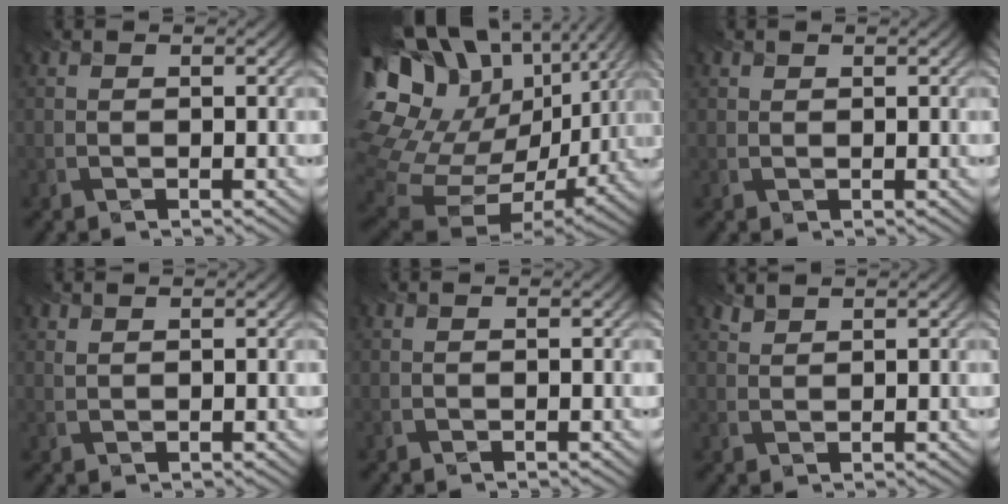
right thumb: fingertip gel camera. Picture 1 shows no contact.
{"total": 20.1, "force": [5.7, 14.5, 12.7], "torque": [-0.312, 0.008, 0.145]}
{"total": 0.8, "force": [0.7, 0.4, -0.1], "torque": [0.000, -0.002, 0.017]}
{"total": 1.0, "force": [1.0, 0.2, -0.1], "torque": [-0.008, -0.001, 0.024]}
{"total": 0.0}
{"total": 1.5, "force": [1.5, 0.3, 0.0], "torque": [-0.007, -0.001, 0.036]}